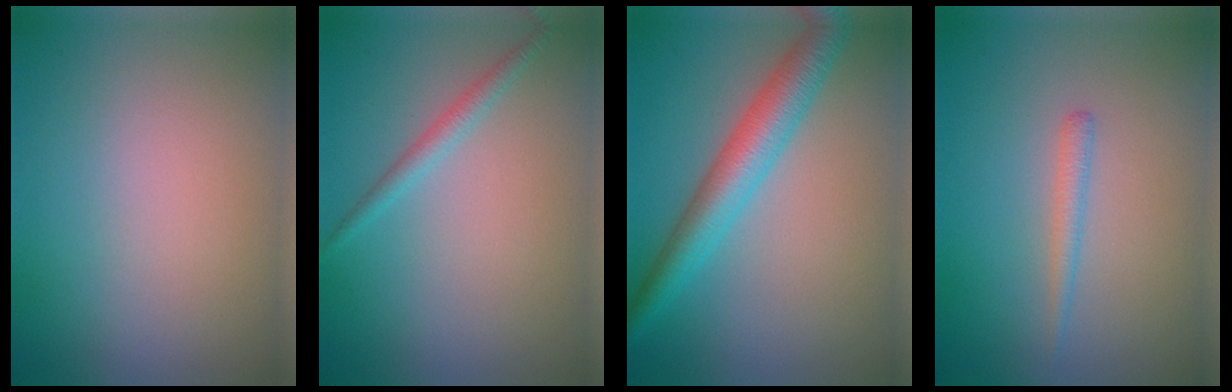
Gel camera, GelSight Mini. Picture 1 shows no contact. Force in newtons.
{"total": 1.4, "press": 1.4, "slide": 0.0}
{"total": 4.9, "press": 4.9, "slide": 0.1}
{"total": 1.2, "press": 1.2, "slide": 0.0}